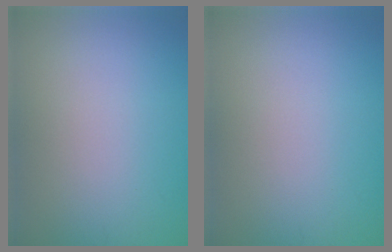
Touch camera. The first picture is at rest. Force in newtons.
{"total": 0.0}